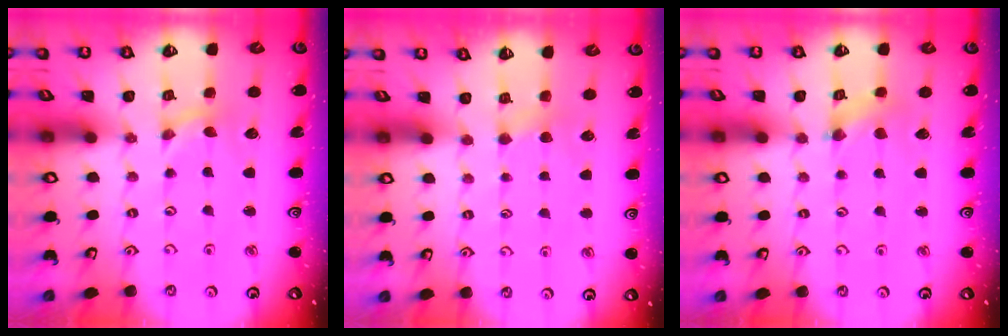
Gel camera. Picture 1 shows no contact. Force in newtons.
{"total": 2.1, "press": 2.0, "slide": 0.4}
{"total": 1.5, "press": 1.5, "slide": 0.2}